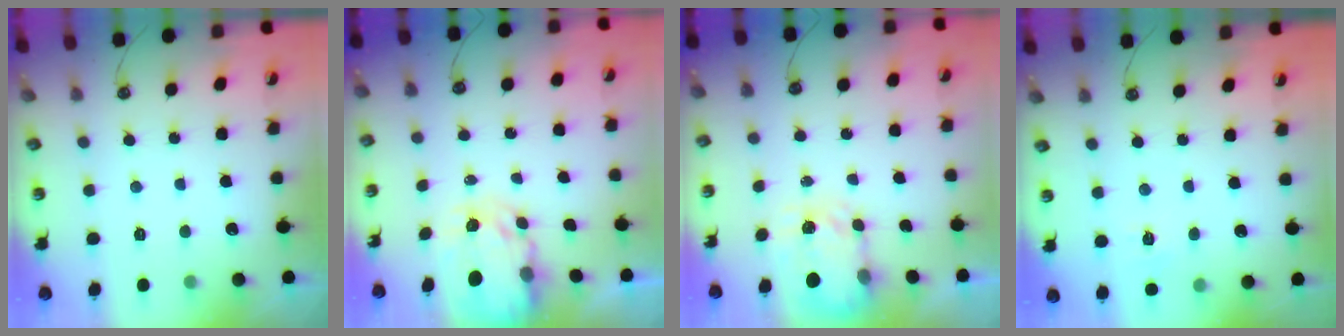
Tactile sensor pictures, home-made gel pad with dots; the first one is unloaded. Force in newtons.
{"total": 5.8, "press": 5.8, "slide": 0.5}
{"total": 3.9, "press": 3.8, "slide": 0.6}
{"total": 5.5, "press": 5.4, "slide": 0.5}